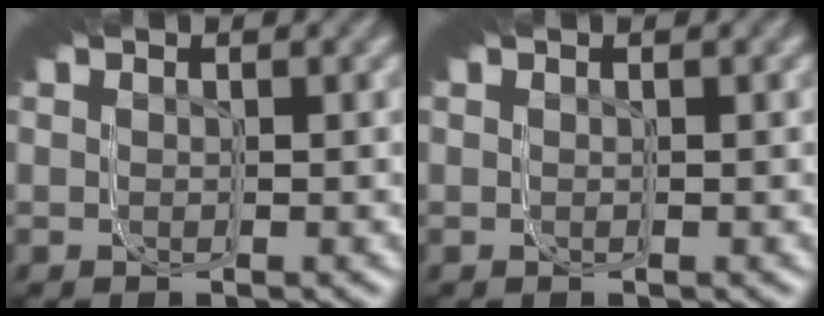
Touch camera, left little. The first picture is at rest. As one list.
[{"total": 0.0}]